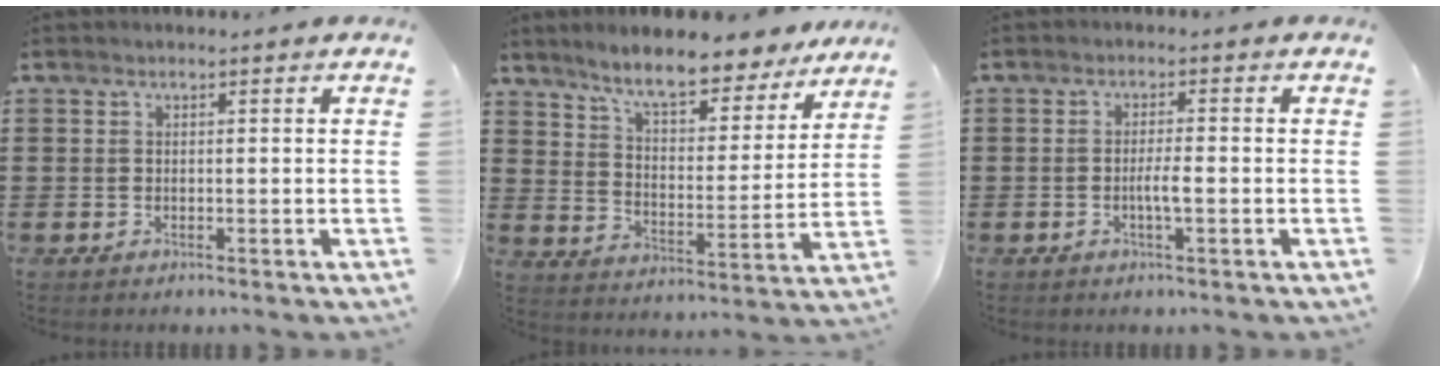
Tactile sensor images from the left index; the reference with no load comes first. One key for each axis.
{"total": 8.1, "fx": 7.2, "fy": 0.9, "fz": 3.7, "tx": -0.092, "ty": -0.039, "tz": 0.123}
{"total": 2.8, "fx": -0.7, "fy": 0.3, "fz": 2.7, "tx": -0.049, "ty": 0.000, "tz": -0.012}